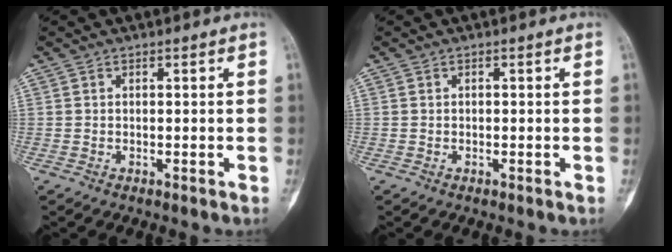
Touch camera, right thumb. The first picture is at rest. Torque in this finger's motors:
{"motor_torque": [-0.15, 0.02, -0.08, -0.18, -0.07]}